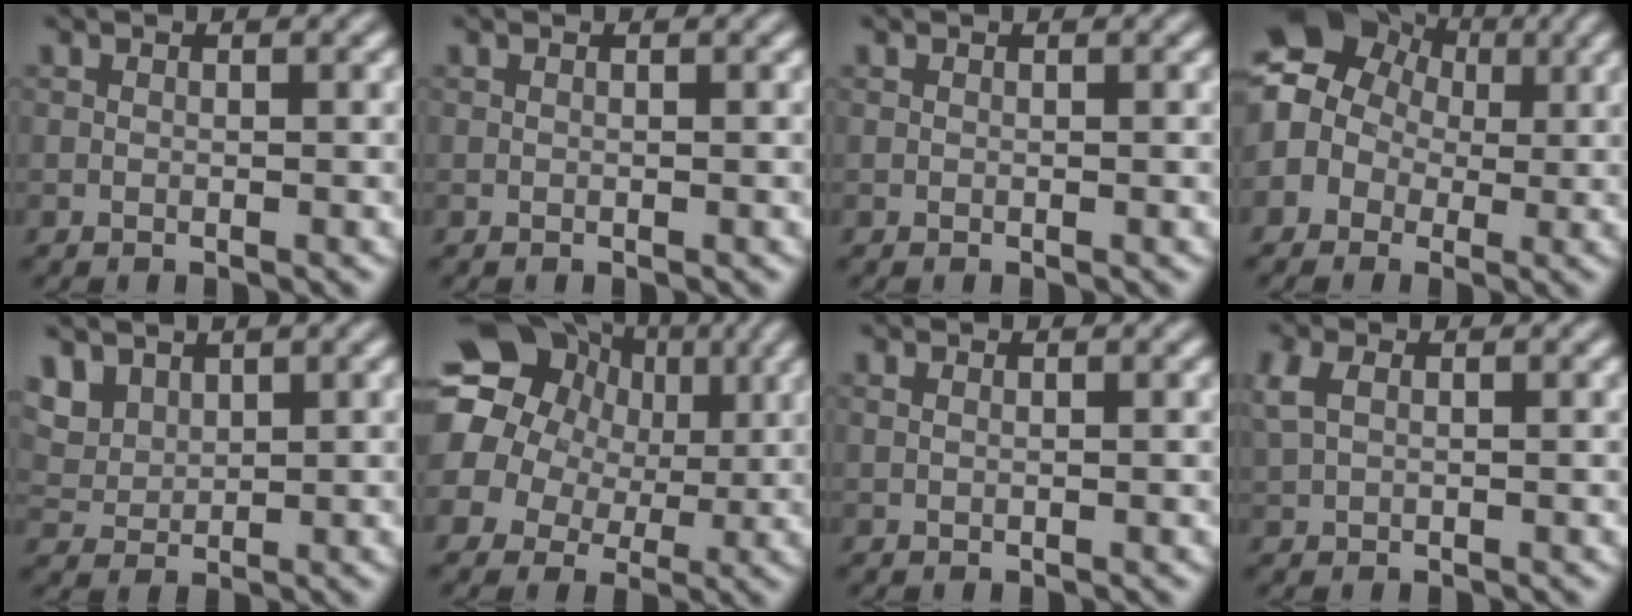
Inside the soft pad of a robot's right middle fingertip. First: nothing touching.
{"total": 0.0}
{"total": 0.0}
{"total": 8.5, "force": [1.7, 7.5, 3.8], "torque": [-0.070, 0.021, -0.007]}
{"total": 3.7, "force": [2.3, 2.4, 1.6], "torque": [-0.050, -0.006, 0.057]}
{"total": 14.6, "force": [4.2, 12.3, 6.7], "torque": [-0.159, 0.023, 0.061]}
{"total": 0.6, "force": [0.4, 0.2, 0.4], "torque": [-0.013, -0.001, 0.003]}
{"total": 2.4, "force": [0.8, 1.5, 1.7], "torque": [-0.044, 0.005, 0.018]}